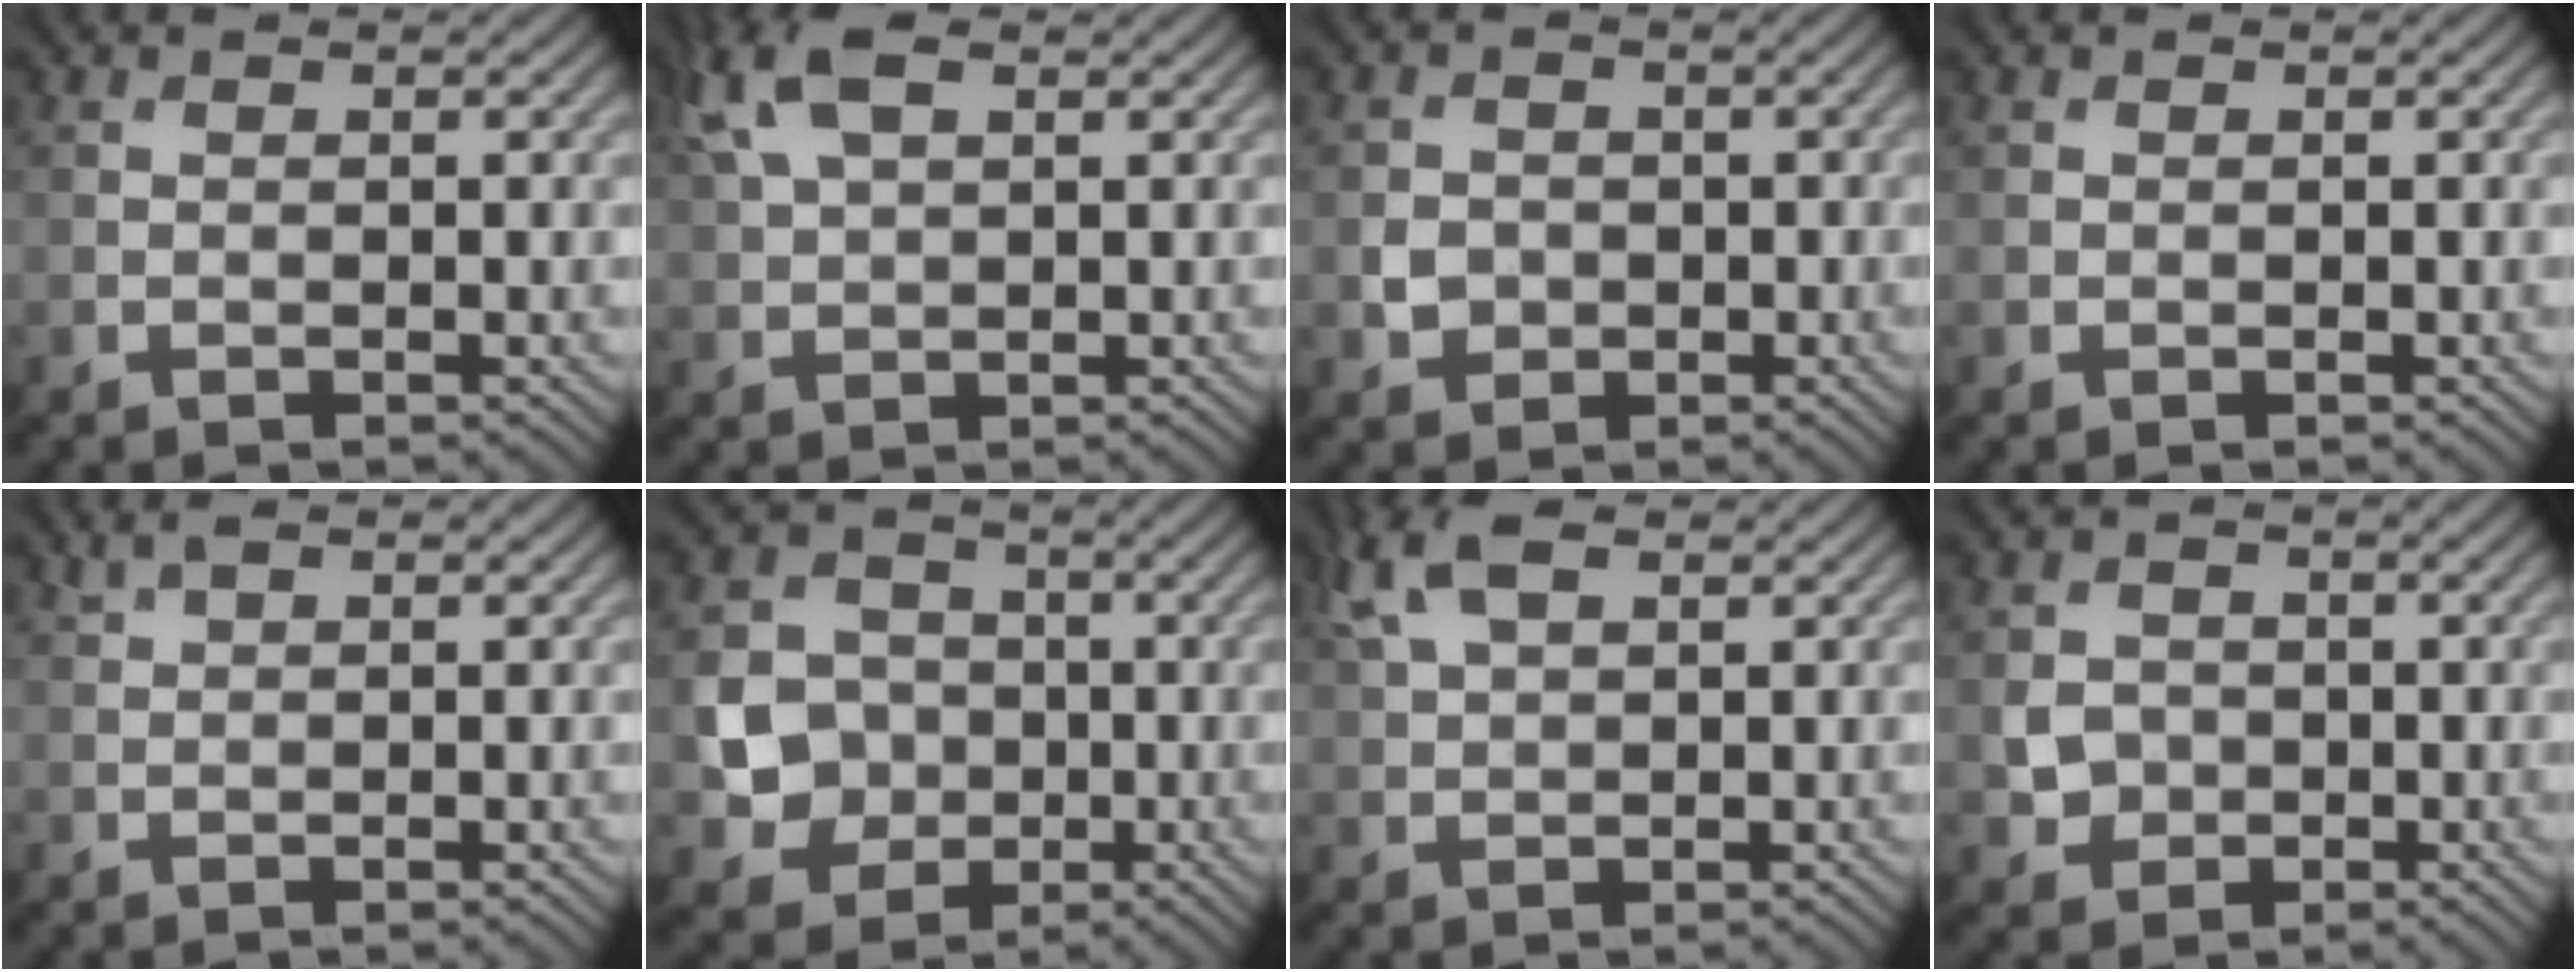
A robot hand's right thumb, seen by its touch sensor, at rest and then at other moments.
{"total": 7.0, "force": [3.3, 3.1, 5.3], "torque": [-0.135, 0.022, 0.065]}
{"total": 2.6, "force": [-0.5, 2.4, 0.8], "torque": [-0.014, -0.004, -0.012]}
{"total": 0.0}
{"total": 1.4, "force": [1.0, 0.5, 0.8], "torque": [-0.024, 0.005, 0.022]}
{"total": 7.0, "force": [-1.2, 6.3, 2.8], "torque": [-0.071, -0.006, -0.034]}
{"total": 6.0, "force": [3.0, 2.8, 4.4], "torque": [-0.115, 0.019, 0.060]}
{"total": 3.3, "force": [-0.5, 3.0, 1.1], "torque": [-0.023, -0.003, -0.015]}